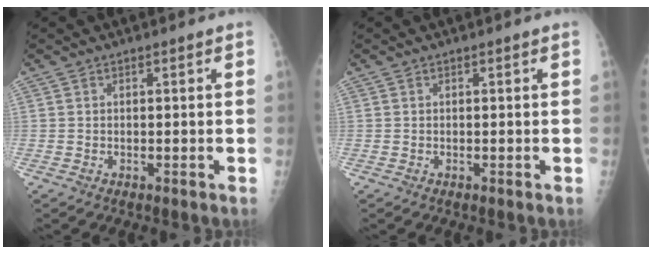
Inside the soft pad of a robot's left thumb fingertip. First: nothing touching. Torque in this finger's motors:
{"motor_torque": [0.27, -0.26, 0.00, 0.00, 0.00]}